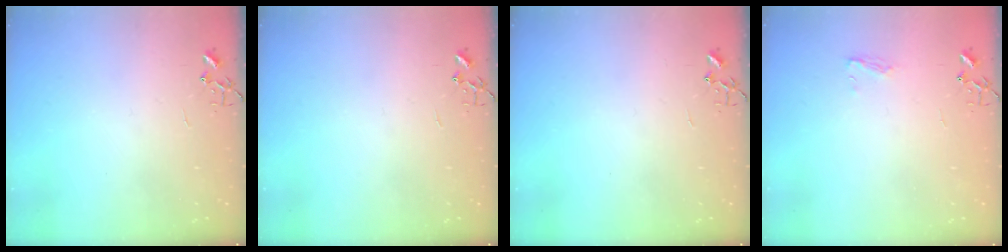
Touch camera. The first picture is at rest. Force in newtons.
{"total": 0.0}
{"total": 0.0}
{"total": 5.2, "press": 5.2, "slide": 0.6}